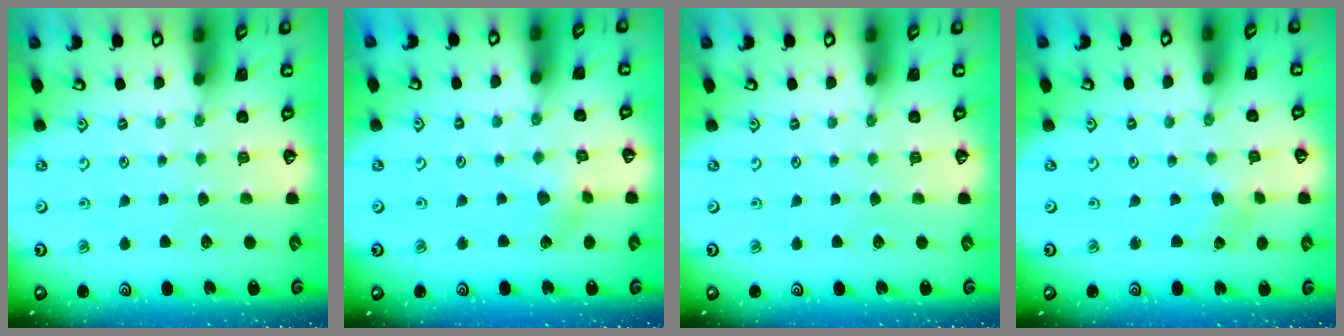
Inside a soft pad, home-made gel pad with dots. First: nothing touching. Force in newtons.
{"total": 3.4, "press": 3.4, "slide": 0.4}
{"total": 0.0}
{"total": 2.6, "press": 2.6, "slide": 0.4}